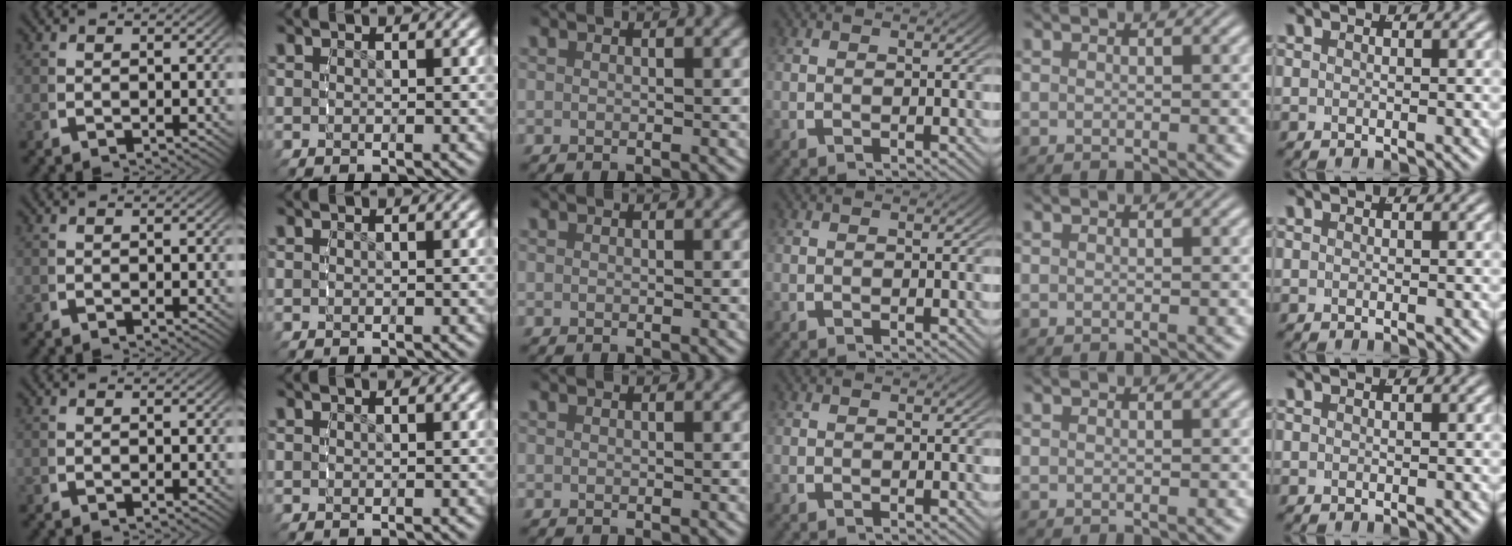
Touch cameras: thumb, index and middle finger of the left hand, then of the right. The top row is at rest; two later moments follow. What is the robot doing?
{"motion": "reach", "object": "bottle cap"}